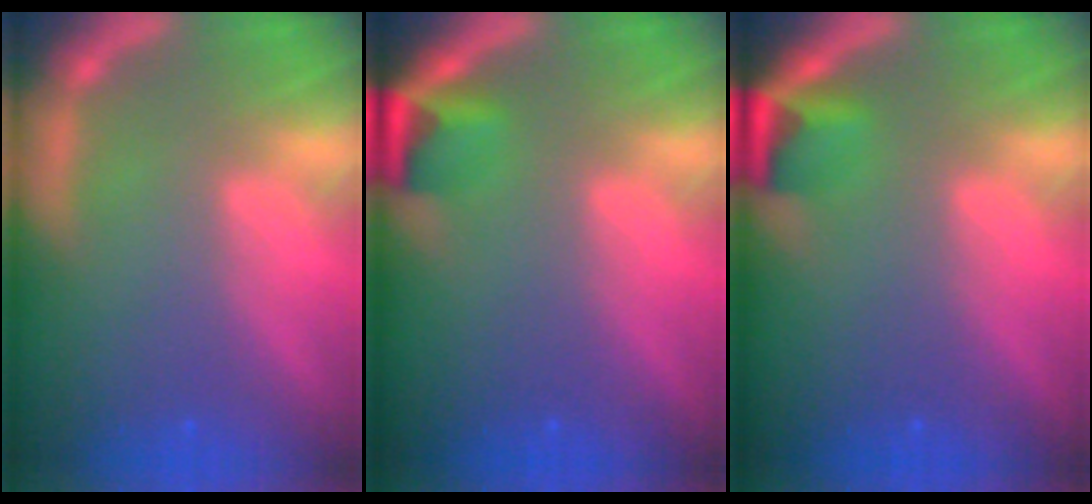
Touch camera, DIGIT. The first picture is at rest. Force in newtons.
{"total": 2.9}
{"total": 2.9}